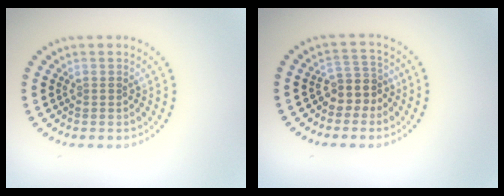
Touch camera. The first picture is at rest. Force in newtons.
{"total": 2.6, "press": 2.1, "slide": 1.6}